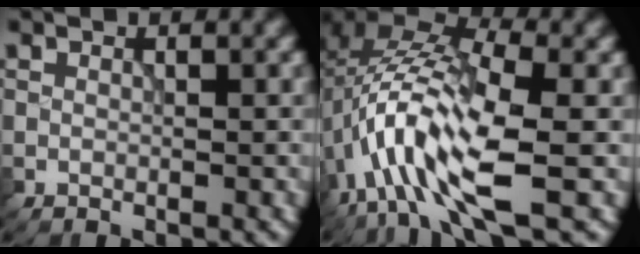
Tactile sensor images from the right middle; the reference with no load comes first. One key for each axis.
{"total": 10.1, "fx": -2.4, "fy": 3.8, "fz": 9.0, "tx": -0.175, "ty": 0.010, "tz": -0.054}